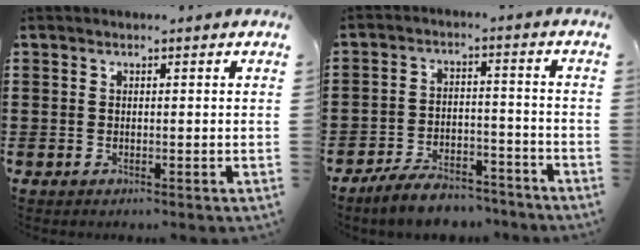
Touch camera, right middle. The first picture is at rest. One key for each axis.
{"total": 6.6, "fx": -6.1, "fy": 1.4, "fz": 1.9, "tx": -0.038, "ty": 0.011, "tz": -0.119}